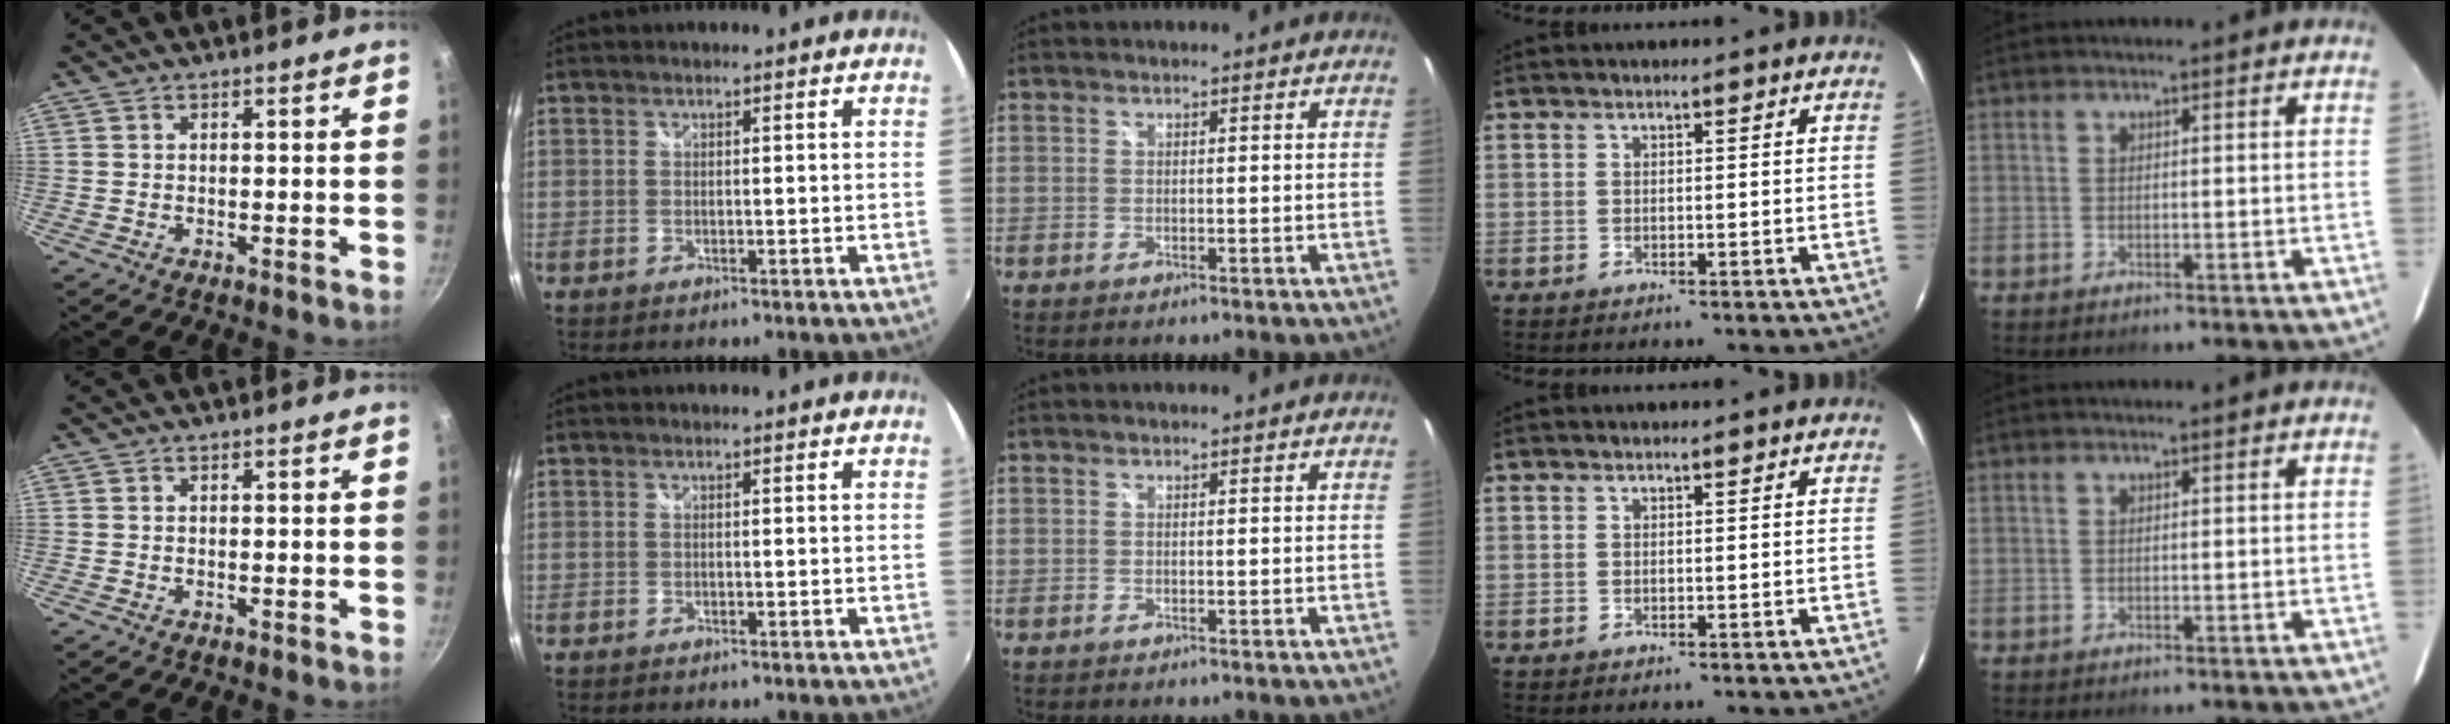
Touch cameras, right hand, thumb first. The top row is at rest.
{}